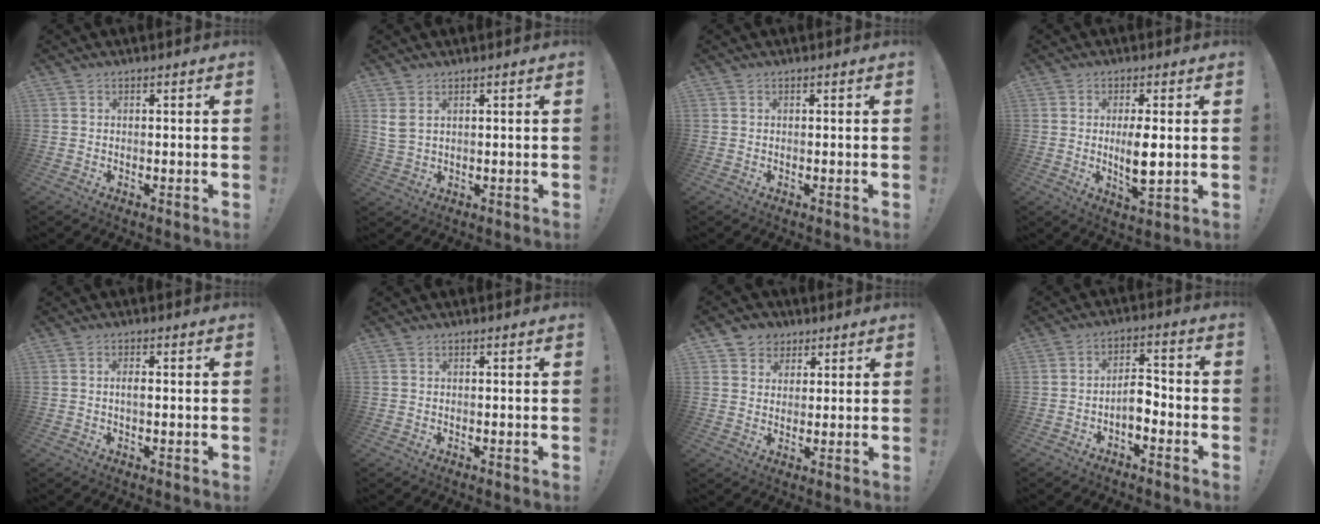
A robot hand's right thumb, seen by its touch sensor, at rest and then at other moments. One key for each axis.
{"total": 3.5, "fx": 1.8, "fy": 1.7, "fz": 2.4, "tx": -0.041, "ty": -0.005, "tz": 0.034}
{"total": 0.0}
{"total": 7.4, "fx": 0.1, "fy": 2.5, "fz": 6.9, "tx": -0.123, "ty": -0.018, "tz": -0.003}
{"total": 2.0, "fx": -0.2, "fy": 0.7, "fz": 1.9, "tx": -0.029, "ty": 0.002, "tz": -0.005}
{"total": 0.0}
{"total": 5.4, "fx": 2.4, "fy": 4.8, "fz": 0.7, "tx": -0.008, "ty": -0.016, "tz": 0.048}
{"total": 6.9, "fx": -3.1, "fy": 3.6, "fz": 5.0, "tx": -0.100, "ty": 0.016, "tz": -0.056}